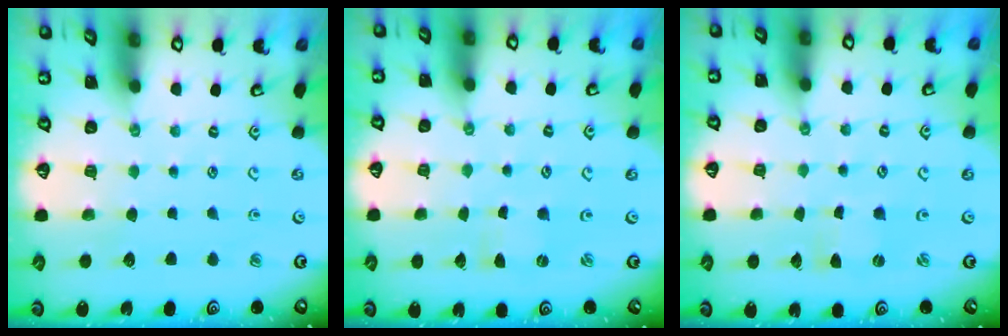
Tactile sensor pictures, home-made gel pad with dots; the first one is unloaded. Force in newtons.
{"total": 0.0}
{"total": 0.0}